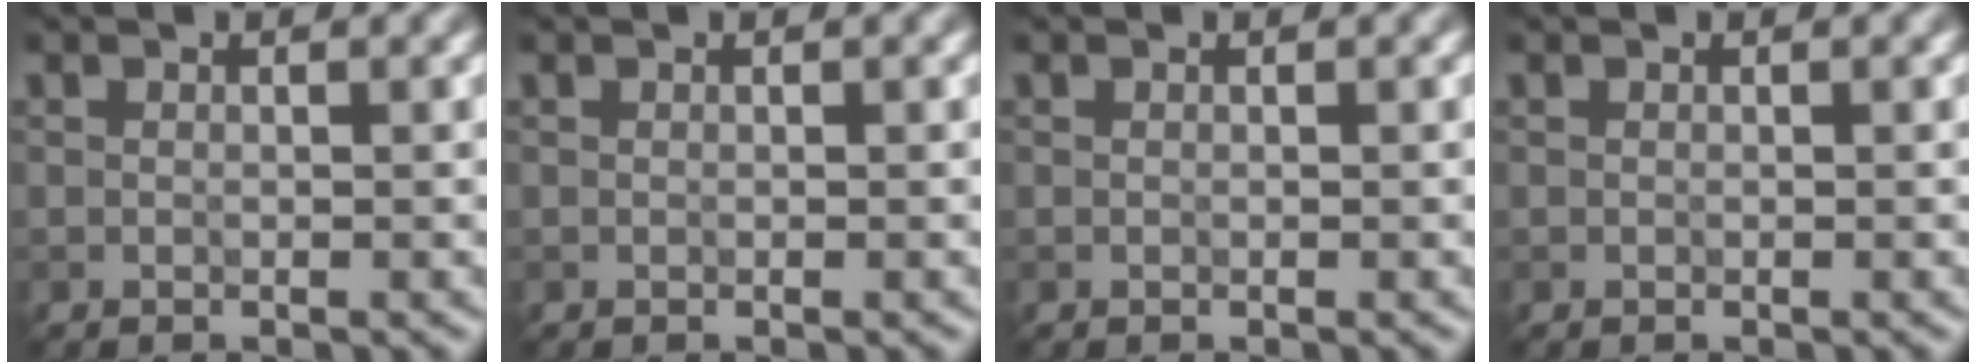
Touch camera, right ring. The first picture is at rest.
{"total": 0.0}
{"total": 0.0}
{"total": 0.0}